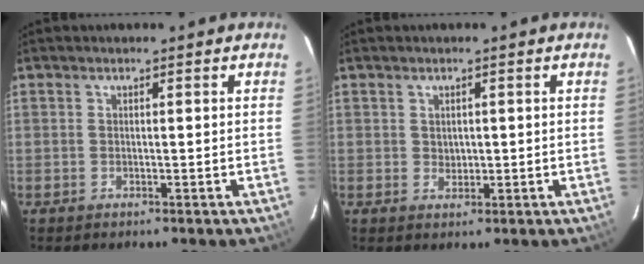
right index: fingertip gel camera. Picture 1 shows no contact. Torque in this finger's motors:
{"motor_torque": [0.02, 0.06, 0.12, -0.01]}